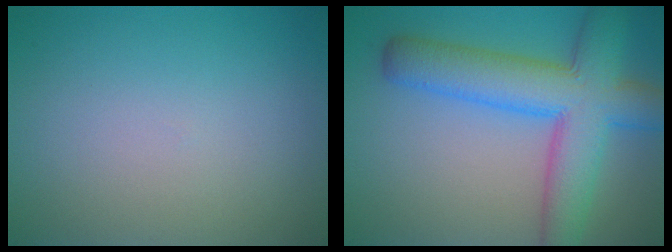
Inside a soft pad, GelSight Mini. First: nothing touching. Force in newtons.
{"total": 9.0, "press": 9.0, "slide": 0.3}